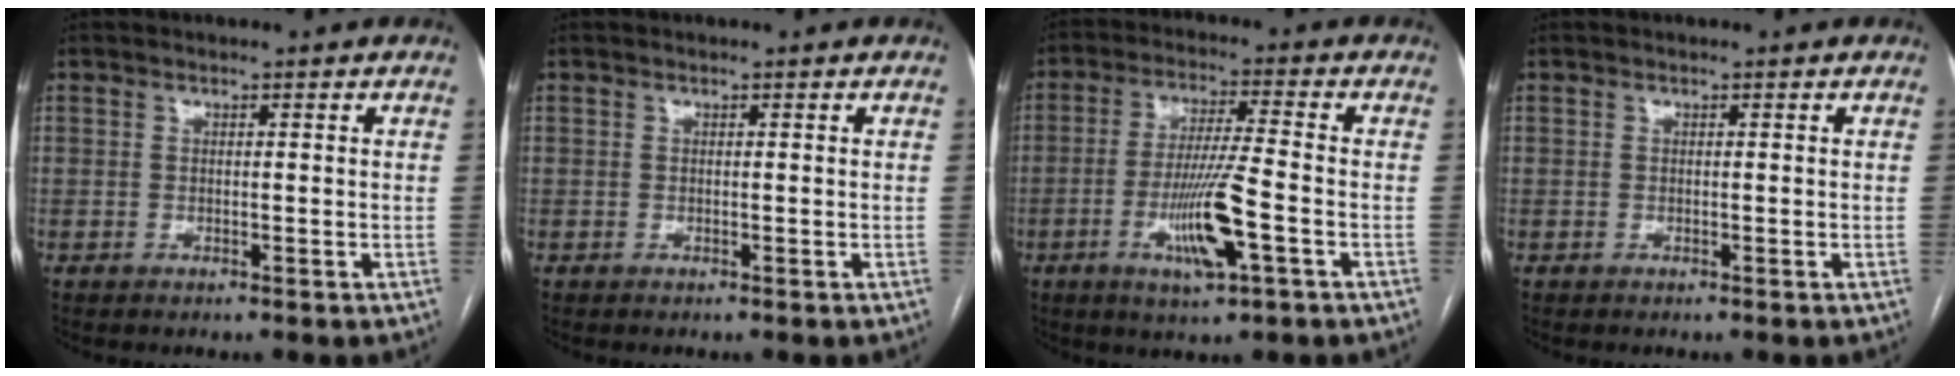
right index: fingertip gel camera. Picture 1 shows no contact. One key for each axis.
{"total": 0.0}
{"total": 10.2, "fx": -3.6, "fy": 0.4, "fz": 9.5, "tx": -0.187, "ty": -0.010, "tz": -0.062}
{"total": 0.0}